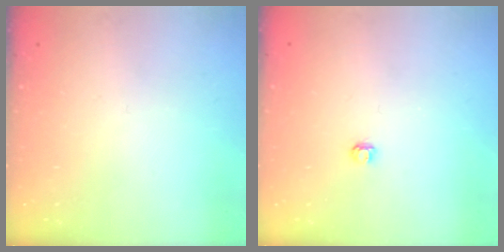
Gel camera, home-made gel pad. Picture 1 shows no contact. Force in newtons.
{"total": 2.9, "press": 2.9, "slide": 0.3}